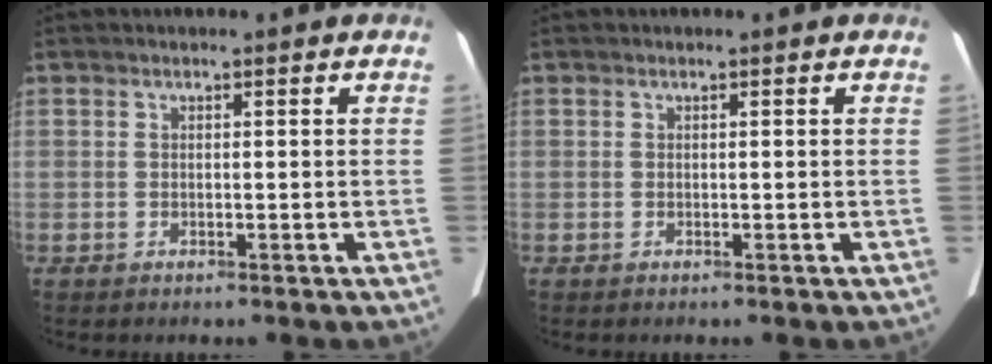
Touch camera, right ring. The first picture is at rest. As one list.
[{"total": 0.0}]